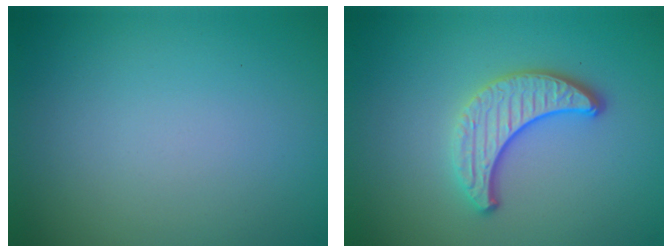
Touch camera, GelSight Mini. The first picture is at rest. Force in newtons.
{"total": 3.6, "press": 3.1, "slide": 1.8}